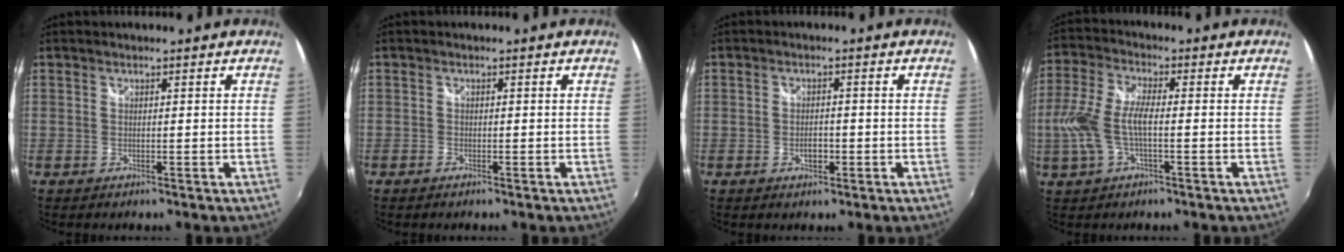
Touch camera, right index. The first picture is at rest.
{"total": 0.7, "force": [-0.6, 0.3, 0.2], "torque": [-0.006, -0.001, -0.013]}
{"total": 2.4, "force": [-0.8, 1.6, 1.6], "torque": [-0.028, -0.001, -0.014]}
{"total": 9.8, "force": [-1.7, 3.3, 9.1], "torque": [-0.202, 0.001, -0.033]}